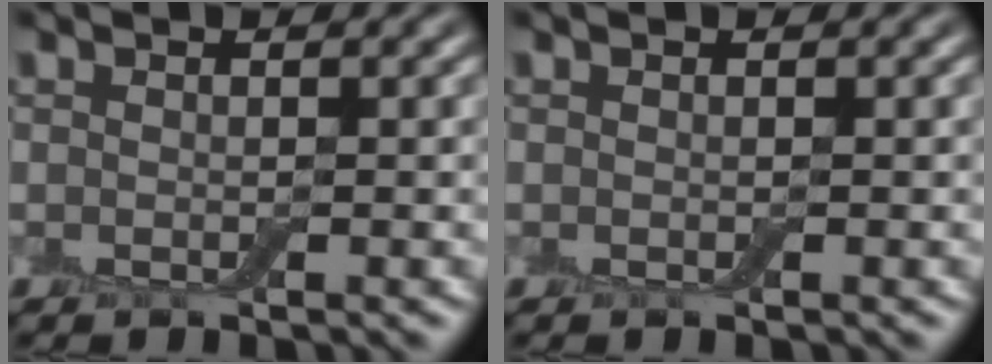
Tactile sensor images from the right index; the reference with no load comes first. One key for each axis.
{"total": 0.0}